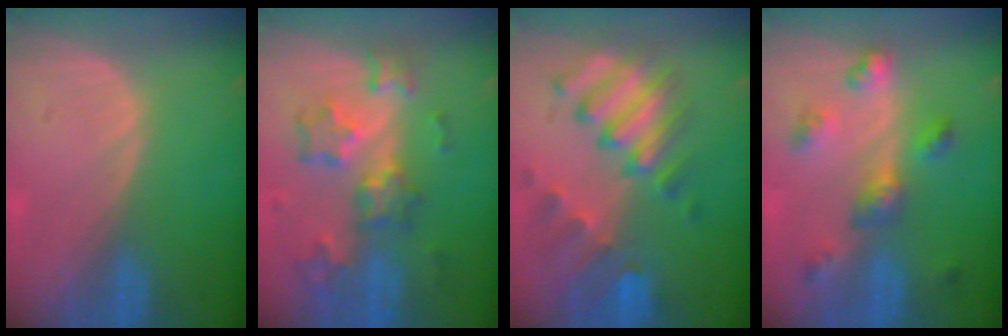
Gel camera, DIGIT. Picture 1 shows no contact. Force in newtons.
{"total": 8.7, "press": 7.7, "slide": 4.1}
{"total": 10.0, "press": 8.8, "slide": 4.7}
{"total": 5.8, "press": 5.7, "slide": 1.2}